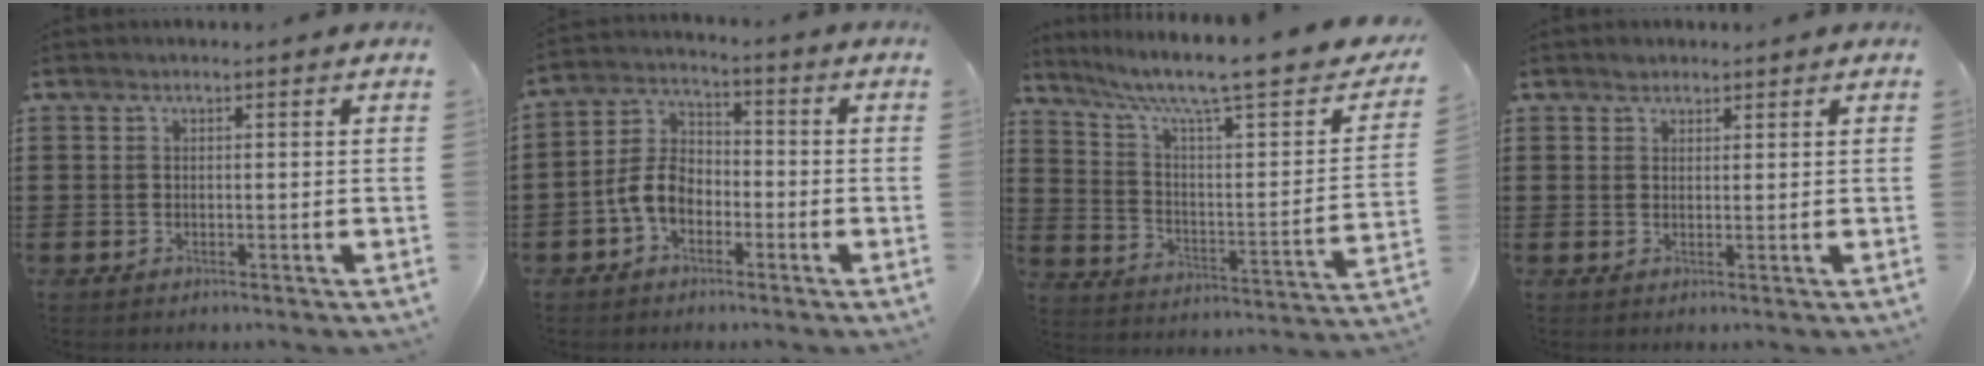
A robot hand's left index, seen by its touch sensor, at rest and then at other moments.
{"total": 6.4, "force": [-2.9, 4.1, 4.0], "torque": [-0.107, 0.006, -0.066]}
{"total": 8.7, "force": [6.4, 0.6, 5.9], "torque": [-0.121, -0.047, 0.095]}
{"total": 1.5, "force": [1.3, 0.8, 0.2], "torque": [0.002, -0.002, 0.025]}